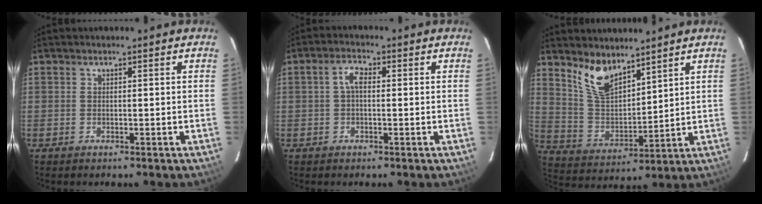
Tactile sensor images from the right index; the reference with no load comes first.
{"total": 2.8, "force": [0.1, 1.4, 2.4], "torque": [-0.049, 0.011, 0.003]}
{"total": 9.6, "force": [7.2, 3.7, 5.1], "torque": [-0.100, -0.001, 0.151]}